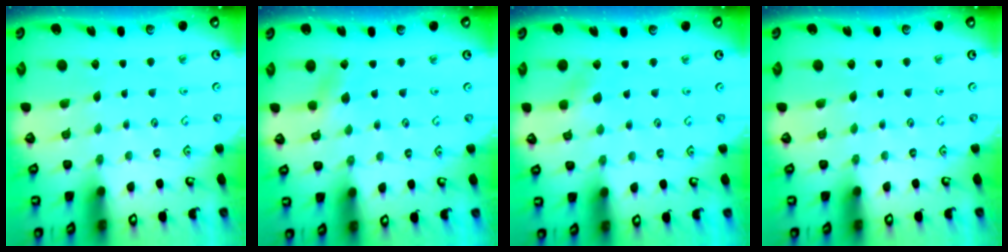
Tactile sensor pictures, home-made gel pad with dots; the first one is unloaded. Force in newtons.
{"total": 2.2, "press": 2.2, "slide": 0.3}
{"total": 3.4, "press": 3.3, "slide": 0.4}
{"total": 0.0}